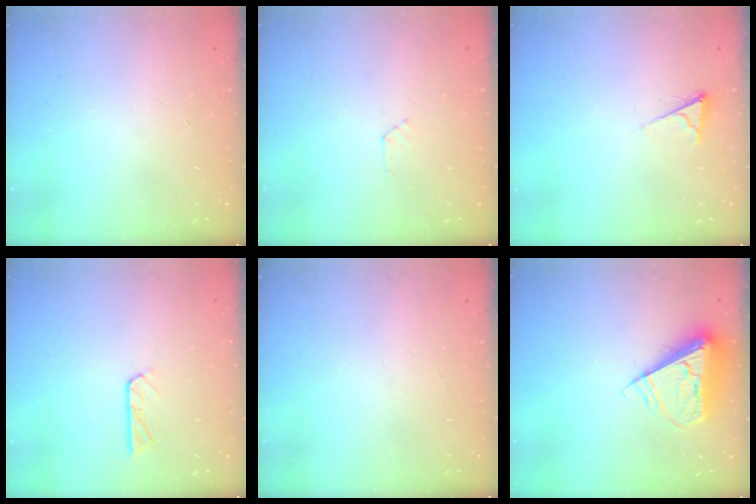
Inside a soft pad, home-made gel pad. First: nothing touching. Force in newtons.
{"total": 3.0, "press": 3.0, "slide": 0.4}
{"total": 3.9, "press": 3.8, "slide": 0.6}
{"total": 4.6, "press": 4.6, "slide": 0.6}
{"total": 0.0}
{"total": 11.2, "press": 11.2, "slide": 0.9}